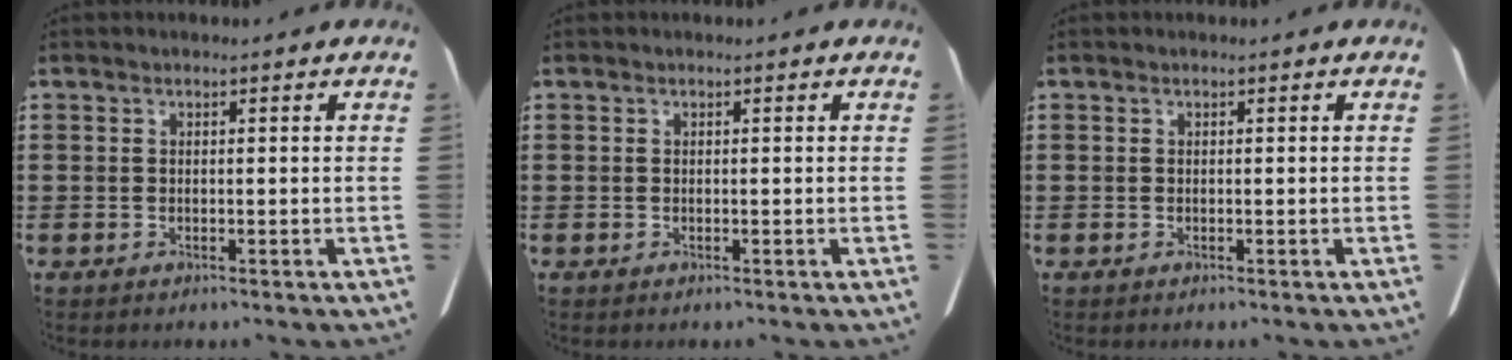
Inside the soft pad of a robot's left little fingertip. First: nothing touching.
{"total": 0.0}
{"total": 0.0}